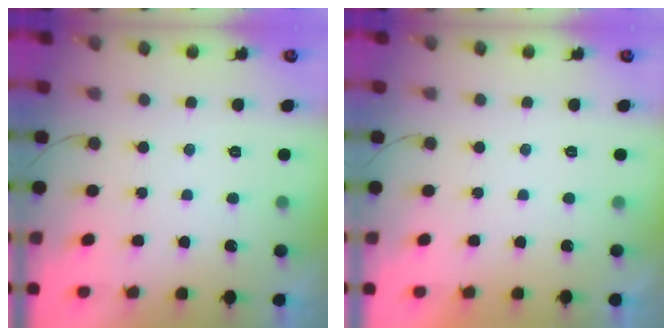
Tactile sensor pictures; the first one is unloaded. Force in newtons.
{"total": 1.7, "press": 1.7, "slide": 0.1}